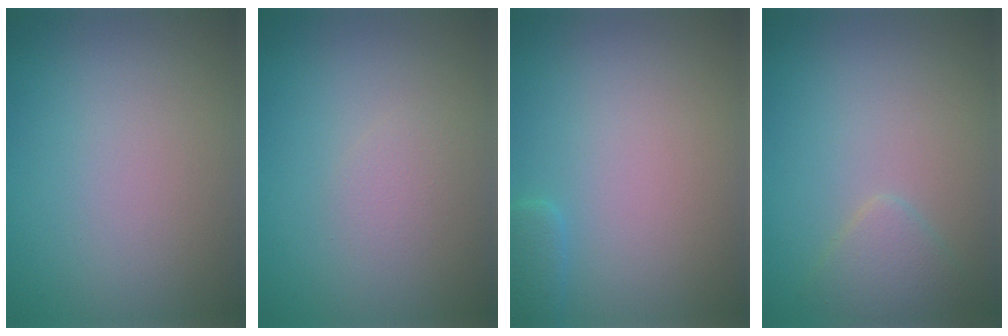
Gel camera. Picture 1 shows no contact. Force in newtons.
{"total": 1.0, "press": 1.0, "slide": 0.0}
{"total": 1.2, "press": 1.2, "slide": 0.1}
{"total": 1.9, "press": 1.9, "slide": 0.1}